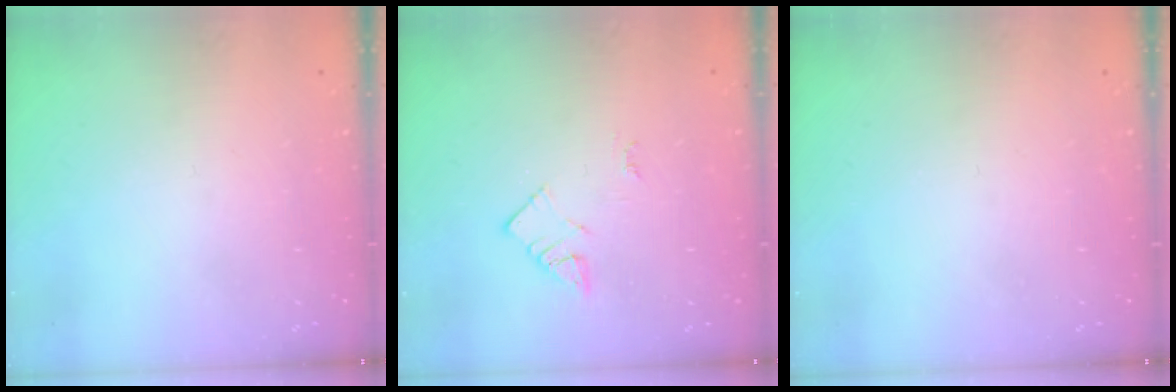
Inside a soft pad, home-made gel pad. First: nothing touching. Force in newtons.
{"total": 2.3, "press": 2.3, "slide": 0.3}
{"total": 0.0}